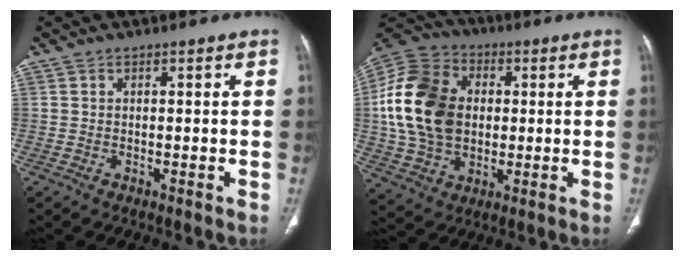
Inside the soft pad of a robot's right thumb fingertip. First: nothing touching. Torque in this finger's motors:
{"motor_torque": [1.98, 2.05, 1.17, -1.02, 0.29]}